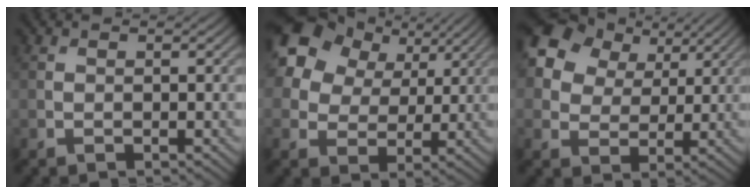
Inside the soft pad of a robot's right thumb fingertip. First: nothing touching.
{"total": 16.7, "force": [8.6, 11.7, 8.2], "torque": [-0.245, 0.069, 0.176]}
{"total": 14.1, "force": [7.2, 9.7, 7.2], "torque": [-0.194, 0.059, 0.131]}